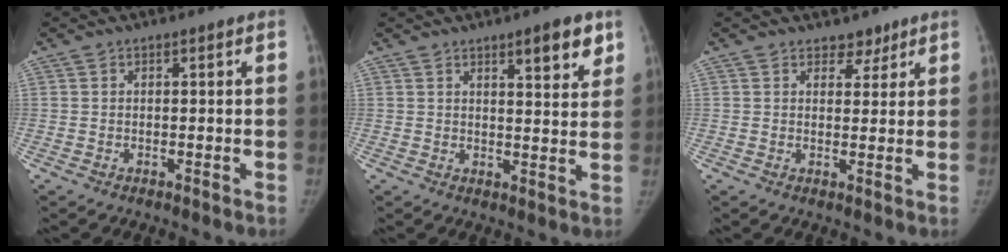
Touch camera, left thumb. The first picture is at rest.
{"total": 6.9, "force": [4.3, 1.9, 5.1], "torque": [-0.050, -0.023, 0.057]}
{"total": 2.9, "force": [2.2, 1.8, 0.5], "torque": [0.020, -0.012, 0.028]}